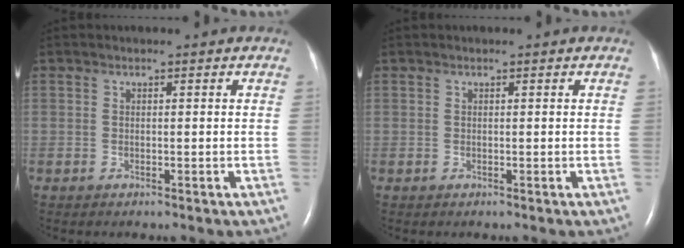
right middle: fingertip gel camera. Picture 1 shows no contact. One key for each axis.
{"total": 0.0}